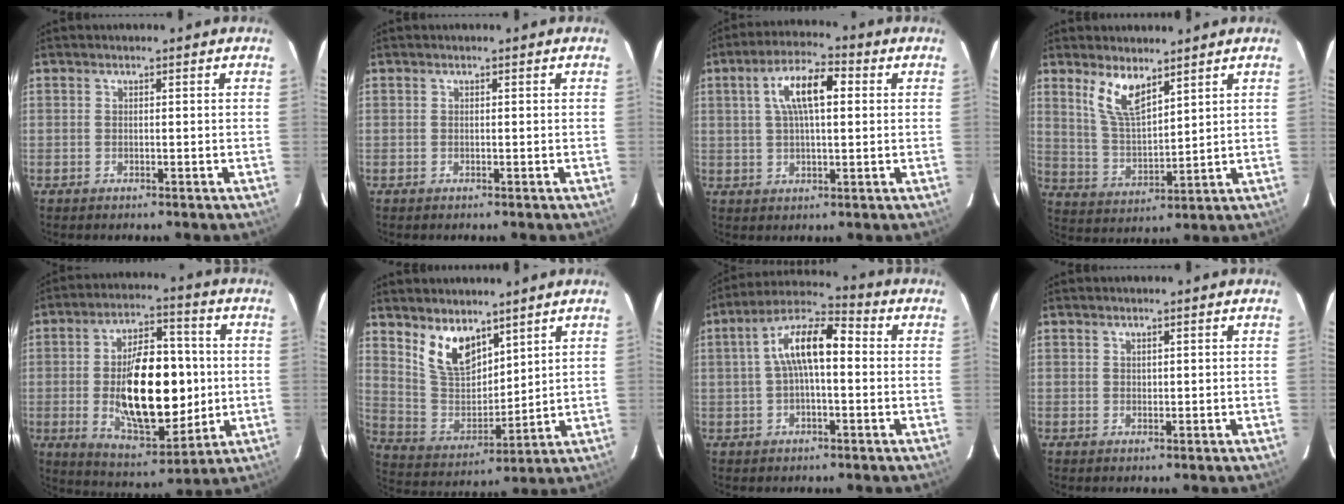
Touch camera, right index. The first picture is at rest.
{"total": 0.0}
{"total": 9.4, "force": [2.3, 3.4, 8.4], "torque": [-0.151, 0.021, 0.039]}
{"total": 8.3, "force": [5.5, 2.8, 5.6], "torque": [-0.109, -0.004, 0.117]}
{"total": 19.8, "force": [-1.2, 9.6, 17.3], "torque": [-0.287, 0.004, -0.003]}
{"total": 11.1, "force": [7.4, 5.6, 6.0], "torque": [-0.114, -0.003, 0.158]}
{"total": 10.6, "force": [0.7, 4.0, 9.8], "torque": [-0.183, 0.029, 0.007]}
{"total": 0.7, "force": [0.6, 0.3, 0.2], "torque": [-0.003, 0.002, 0.011]}